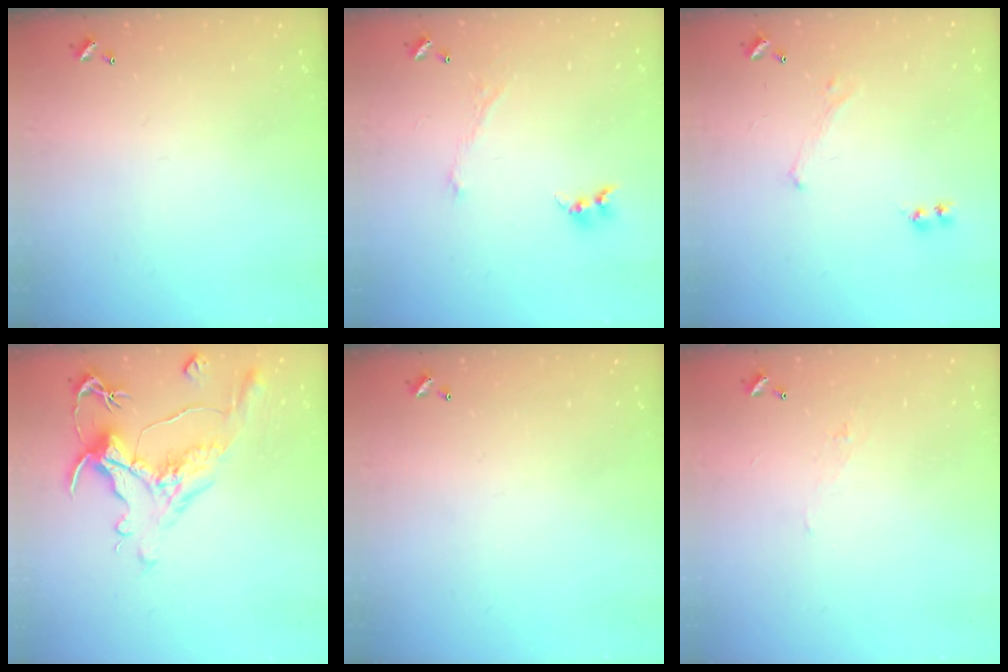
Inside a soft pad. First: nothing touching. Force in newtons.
{"total": 1.1, "press": 1.0, "slide": 0.6}
{"total": 0.0}
{"total": 1.7, "press": 0.9, "slide": 1.4}
{"total": 0.0}
{"total": 2.0, "press": 1.9, "slide": 0.5}